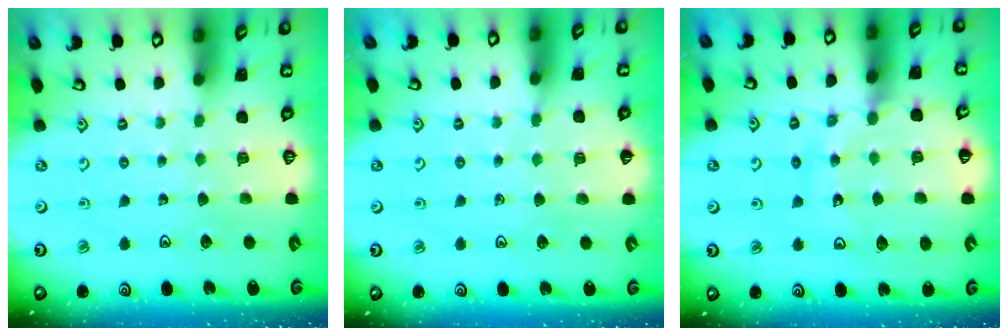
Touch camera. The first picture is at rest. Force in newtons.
{"total": 2.7, "press": 2.7, "slide": 0.4}
{"total": 12.4, "press": 12.4, "slide": 1.4}